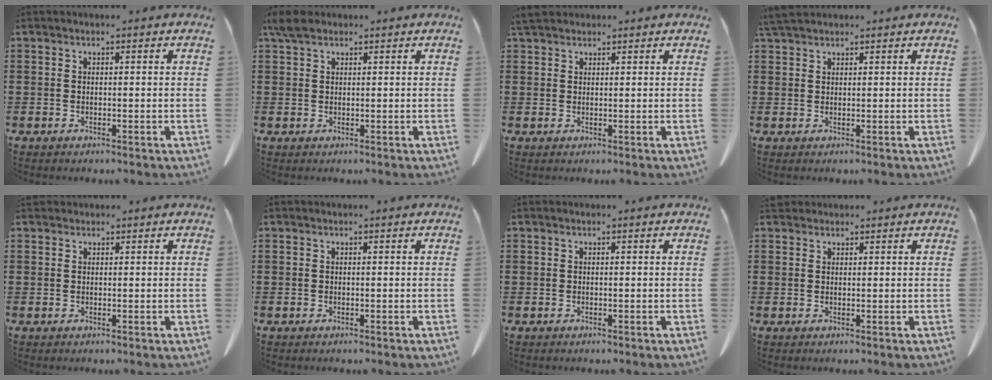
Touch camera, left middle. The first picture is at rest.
{"total": 2.6, "force": [2.0, 1.2, 1.2], "torque": [-0.031, 0.004, 0.038]}
{"total": 2.7, "force": [2.3, 0.9, 1.0], "torque": [-0.028, 0.003, 0.046]}
{"total": 2.5, "force": [2.2, 0.5, 1.0], "torque": [-0.025, 0.001, 0.045]}
{"total": 0.8, "force": [0.7, 0.3, 0.1], "torque": [-0.004, 0.000, 0.015]}
{"total": 0.0}
{"total": 0.0}
{"total": 1.5, "force": [1.4, 0.6, 0.3], "torque": [-0.011, 0.002, 0.028]}